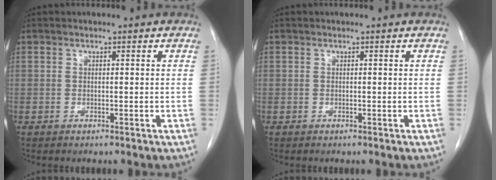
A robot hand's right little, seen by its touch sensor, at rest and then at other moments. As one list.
[{"total": 0.0}]